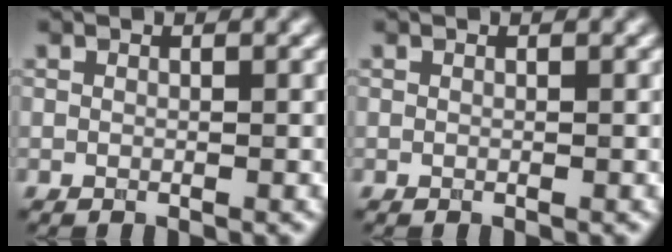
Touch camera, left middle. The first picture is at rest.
{"total": 0.0}